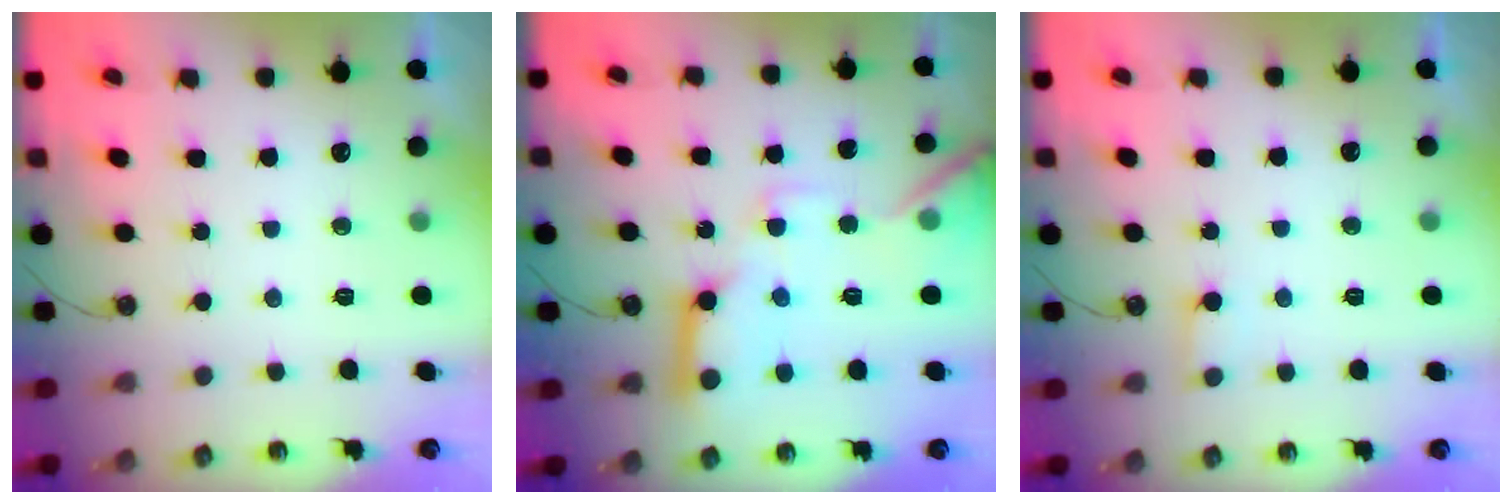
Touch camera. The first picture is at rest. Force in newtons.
{"total": 17.2, "press": 17.1, "slide": 2.1}
{"total": 3.3, "press": 3.3, "slide": 0.3}